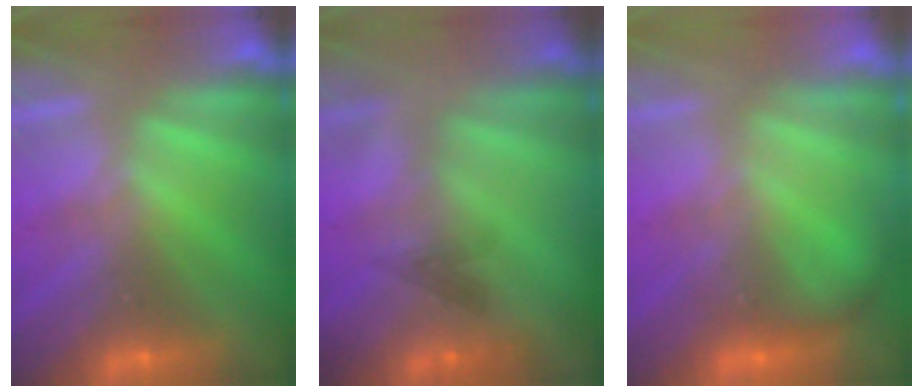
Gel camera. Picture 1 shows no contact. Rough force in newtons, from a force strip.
{"total": 2.2}
{"total": 1.8}